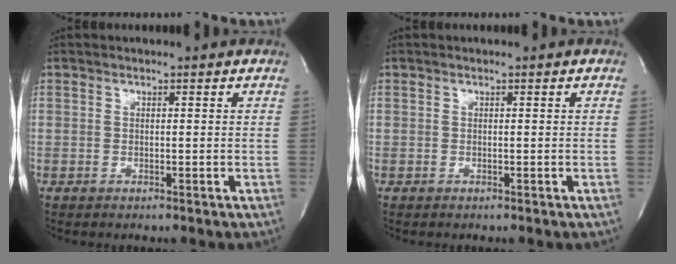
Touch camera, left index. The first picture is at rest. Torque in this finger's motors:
{"motor_torque": [0.04, -0.03, -0.02, 0.00]}